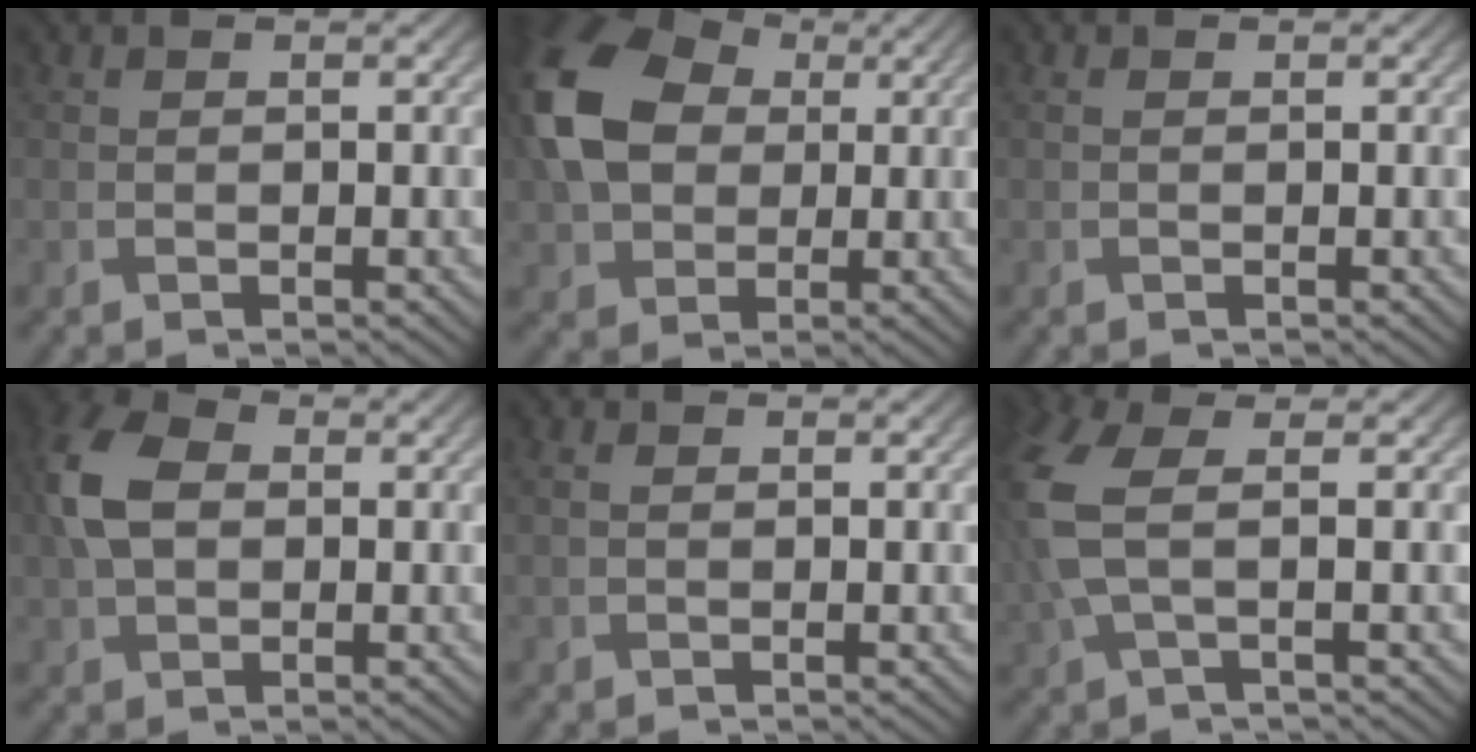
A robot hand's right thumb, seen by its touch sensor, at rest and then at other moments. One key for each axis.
{"total": 13.4, "fx": 1.8, "fy": 10.0, "fz": 8.7, "tx": -0.224, "ty": 0.009, "tz": 0.027}
{"total": 0.0}
{"total": 7.1, "fx": 0.7, "fy": 4.9, "fz": 5.1, "tx": -0.132, "ty": 0.010, "tz": 0.003}
{"total": 1.0, "fx": 0.1, "fy": 0.7, "fz": 0.7, "tx": -0.016, "ty": 0.004, "tz": 0.002}
{"total": 6.6, "fx": 1.2, "fy": 2.8, "fz": 5.8, "tx": -0.164, "ty": 0.001, "tz": 0.019}